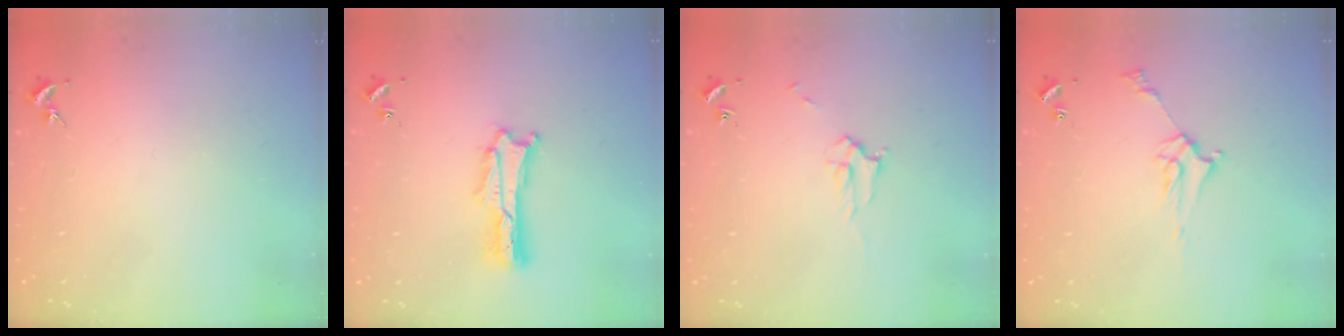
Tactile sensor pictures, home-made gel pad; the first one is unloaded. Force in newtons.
{"total": 1.4, "press": 1.3, "slide": 0.2}
{"total": 2.3, "press": 2.3, "slide": 0.3}
{"total": 4.3, "press": 4.3, "slide": 0.5}